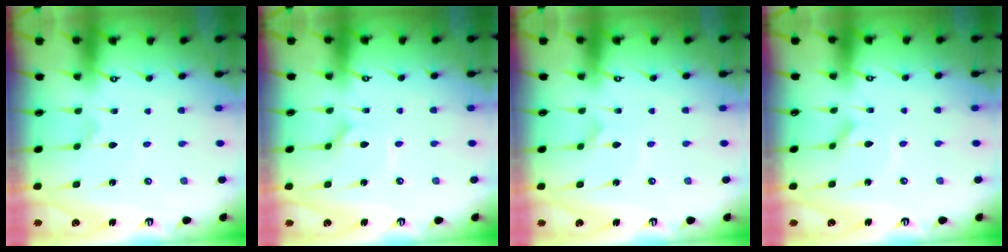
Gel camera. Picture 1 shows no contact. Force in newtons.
{"total": 0.9, "press": 0.9, "slide": 0.0}
{"total": 0.0}
{"total": 2.0, "press": 2.0, "slide": 0.4}